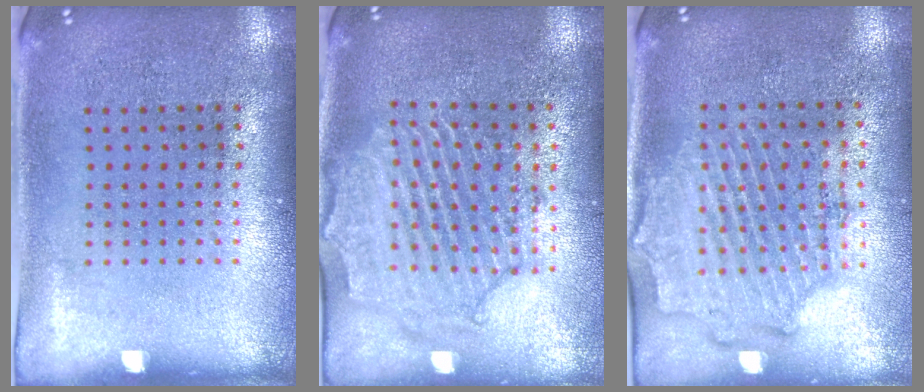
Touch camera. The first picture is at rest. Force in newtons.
{"total": 2.3, "press": 2.1, "slide": 0.7}
{"total": 1.8, "press": 1.7, "slide": 0.7}